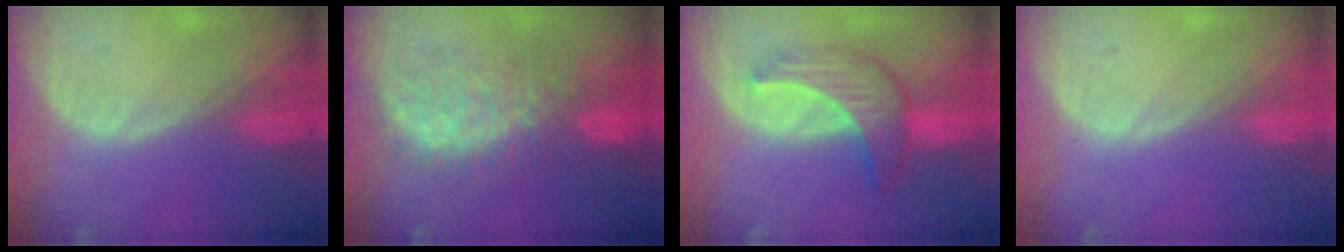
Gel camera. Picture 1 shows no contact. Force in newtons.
{"total": 9.8, "press": 9.2, "slide": 3.6}
{"total": 6.9, "press": 6.7, "slide": 1.5}
{"total": 0.0}